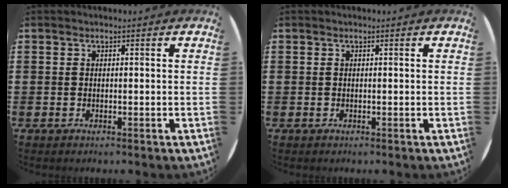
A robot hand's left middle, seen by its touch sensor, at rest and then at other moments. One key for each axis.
{"total": 0.0}